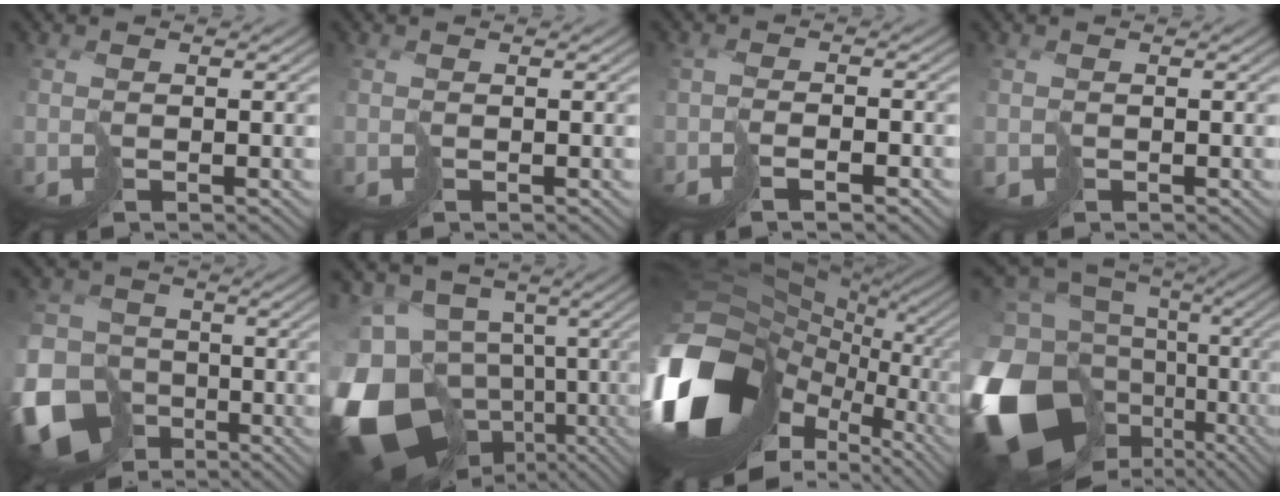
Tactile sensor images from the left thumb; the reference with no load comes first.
{"total": 0.0}
{"total": 2.0, "force": [-1.3, 0.3, 1.5], "torque": [-0.022, 0.002, -0.023]}
{"total": 0.8, "force": [-0.3, 0.6, 0.4], "torque": [-0.010, -0.002, -0.006]}
{"total": 15.5, "force": [-7.3, 11.6, 7.2], "torque": [-0.191, -0.057, -0.120]}
{"total": 17.7, "force": [-4.8, 13.3, 10.6], "torque": [-0.269, -0.037, -0.063]}
{"total": 20.0, "force": [-4.8, 13.9, 13.6], "torque": [-0.321, -0.035, -0.052]}
{"total": 19.8, "force": [-4.3, 14.6, 12.6], "torque": [-0.328, -0.029, -0.017]}